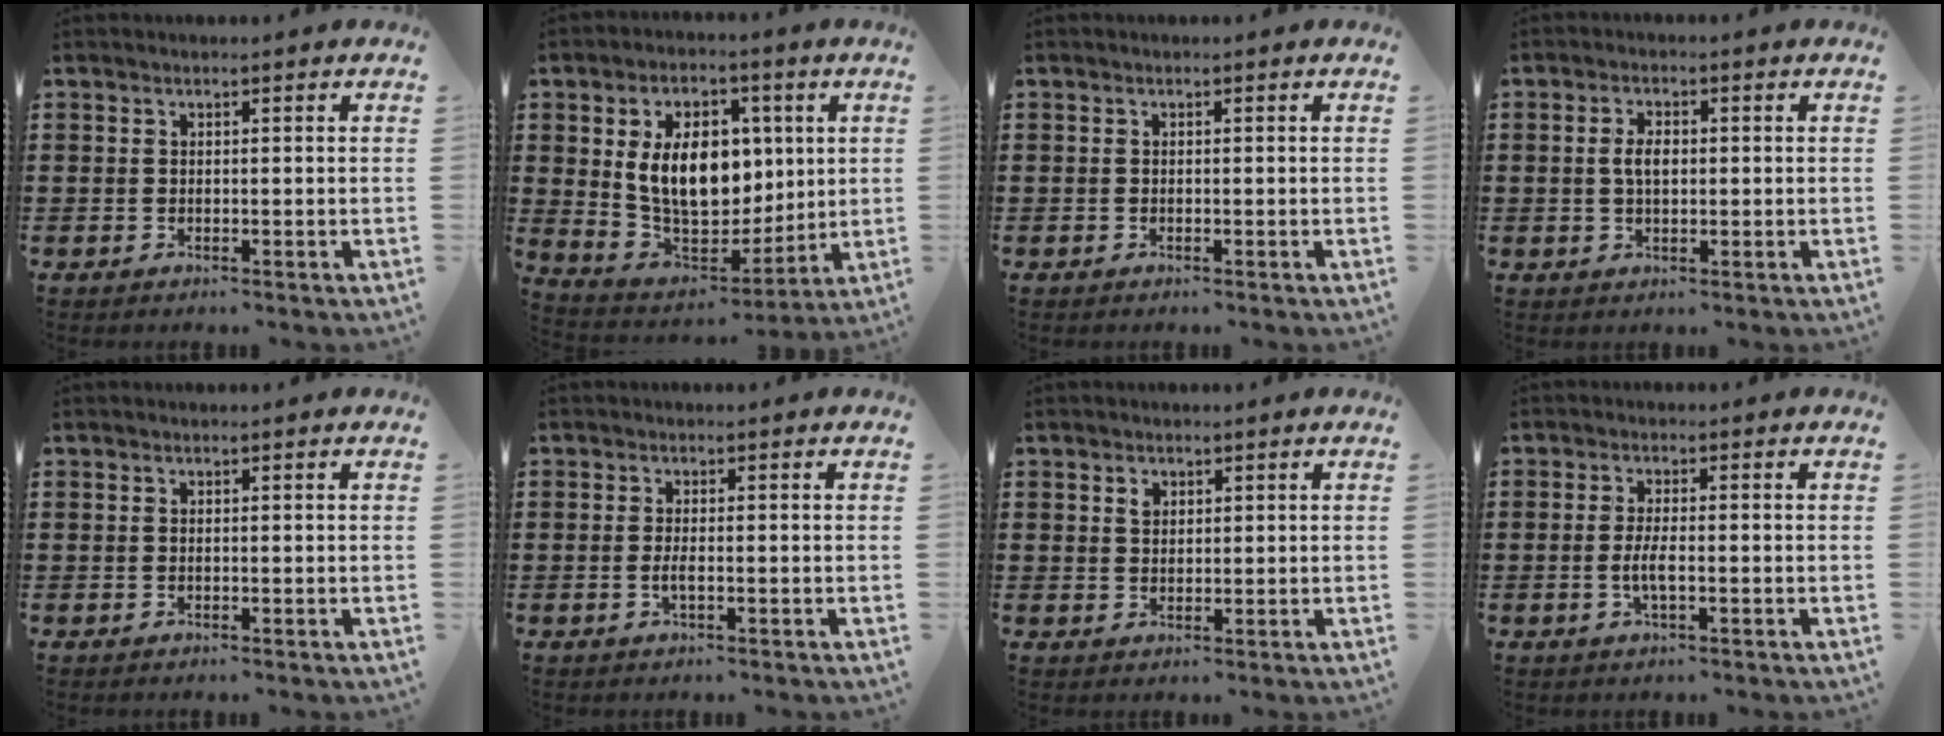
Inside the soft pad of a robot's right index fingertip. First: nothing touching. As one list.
[{"total": 12.9, "force": [2.2, 8.7, 9.3], "torque": [-0.189, 0.006, 0.035]}, {"total": 0.0}, {"total": 3.2, "force": [0.1, 1.6, 2.7], "torque": [-0.061, 0.003, -0.002]}, {"total": 0.0}, {"total": 1.7, "force": [-0.5, 0.3, 1.6], "torque": [-0.036, -0.003, -0.011]}, {"total": 1.7, "force": [0.9, 1.2, 0.8], "torque": [-0.018, 0.005, 0.018]}, {"total": 3.1, "force": [-0.8, 0.7, 2.9], "torque": [-0.066, -0.005, -0.019]}]